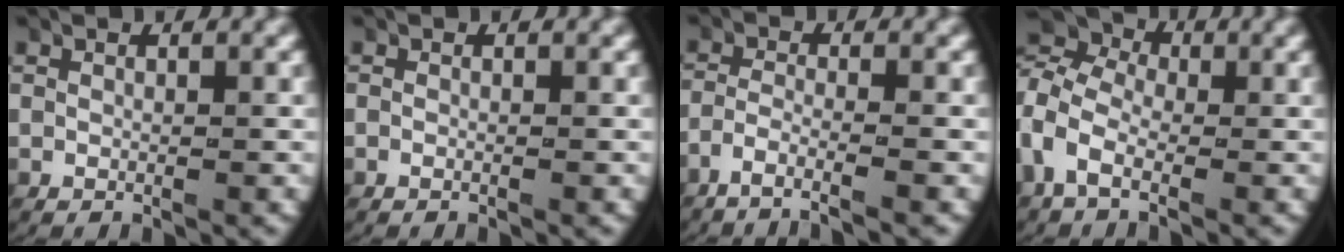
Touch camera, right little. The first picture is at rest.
{"total": 0.6, "force": [-0.5, 0.2, 0.2], "torque": [-0.005, 0.004, -0.012]}
{"total": 4.1, "force": [-3.3, 0.2, 2.3], "torque": [-0.051, -0.013, -0.052]}
{"total": 8.1, "force": [1.7, 6.4, 4.6], "torque": [-0.095, 0.009, 0.010]}